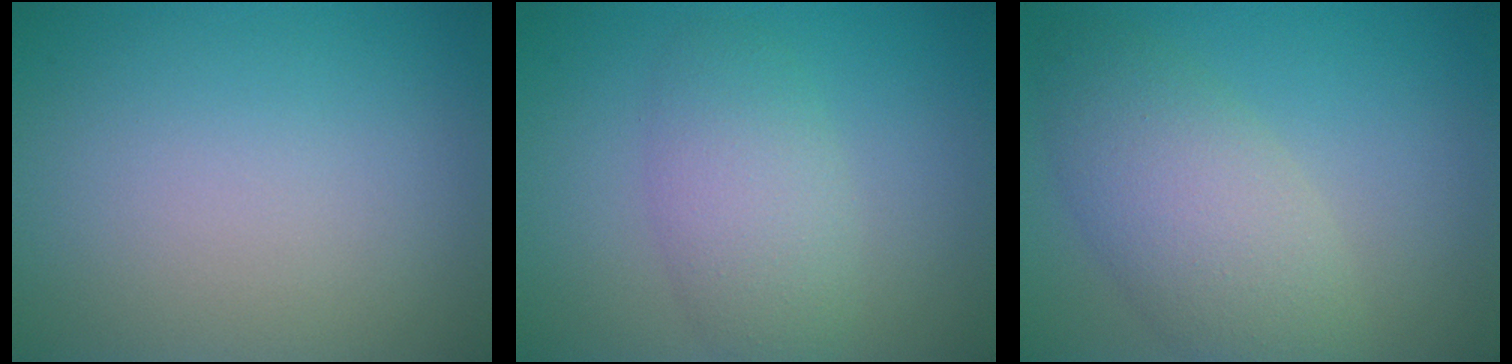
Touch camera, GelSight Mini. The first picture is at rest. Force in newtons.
{"total": 3.9, "press": 3.9, "slide": 0.1}
{"total": 5.7, "press": 5.7, "slide": 0.3}